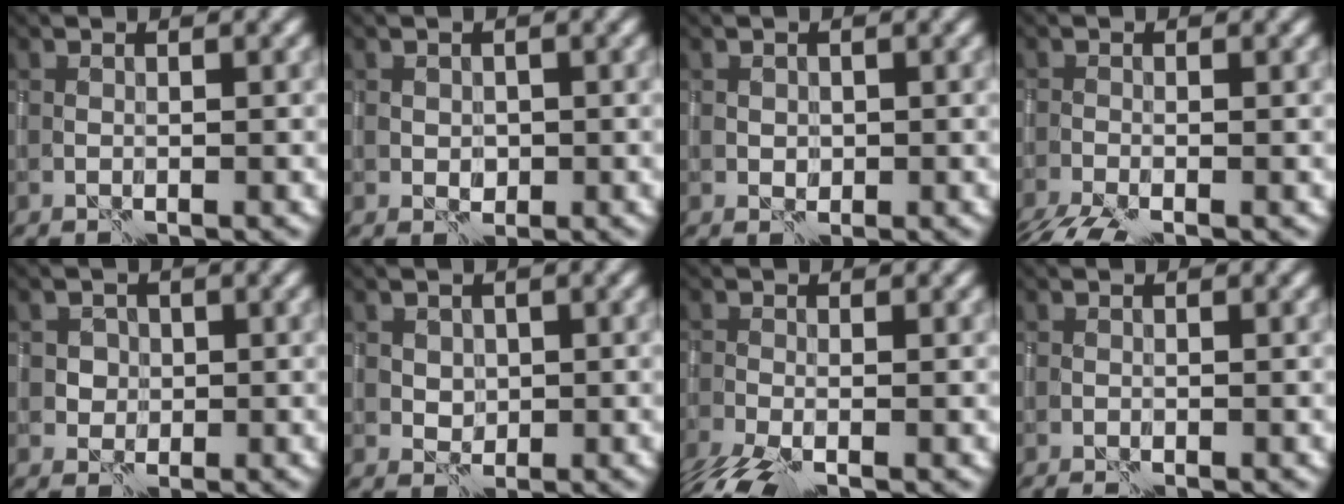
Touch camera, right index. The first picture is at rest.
{"total": 1.1, "force": [0.0, 1.1, 0.3], "torque": [-0.005, -0.001, 0.003]}
{"total": 0.9, "force": [0.1, 0.9, 0.1], "torque": [-0.002, 0.001, 0.005]}
{"total": 2.4, "force": [-1.9, 0.6, 1.3], "torque": [-0.028, -0.007, -0.042]}
{"total": 1.8, "force": [0.4, 1.8, 0.1], "torque": [0.012, 0.007, 0.003]}
{"total": 1.3, "force": [0.5, 1.2, 0.0], "torque": [-0.001, 0.001, 0.011]}
{"total": 4.6, "force": [-3.0, 1.8, 3.1], "torque": [-0.072, -0.022, -0.056]}
{"total": 0.9, "force": [-0.6, 0.2, 0.6], "torque": [-0.013, 0.000, -0.007]}